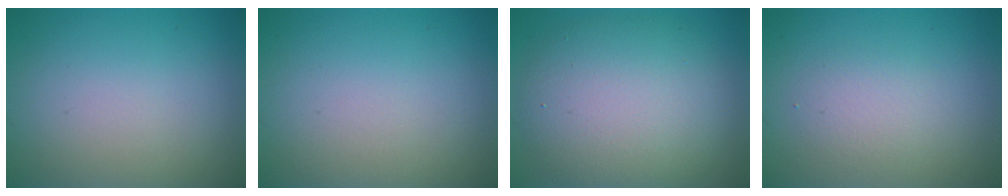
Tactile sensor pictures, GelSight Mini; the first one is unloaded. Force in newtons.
{"total": 0.0}
{"total": 8.6, "press": 8.5, "slide": 0.8}
{"total": 1.9, "press": 1.9, "slide": 0.2}